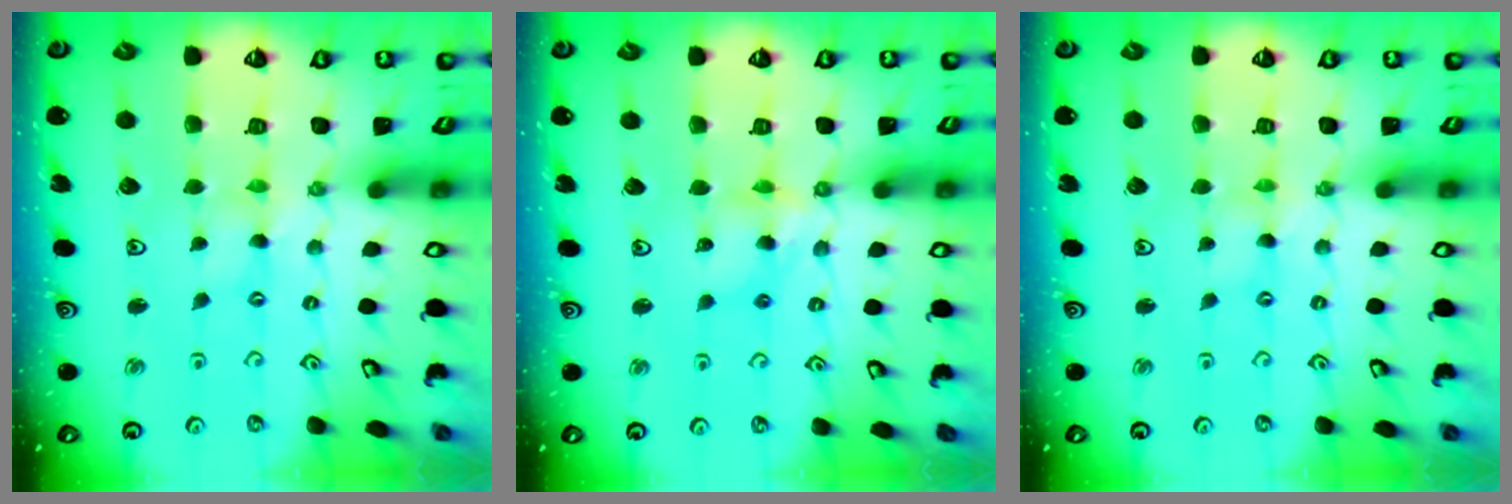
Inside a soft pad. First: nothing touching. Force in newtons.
{"total": 7.7, "press": 7.7, "slide": 0.7}
{"total": 0.6, "press": 0.6, "slide": 0.1}